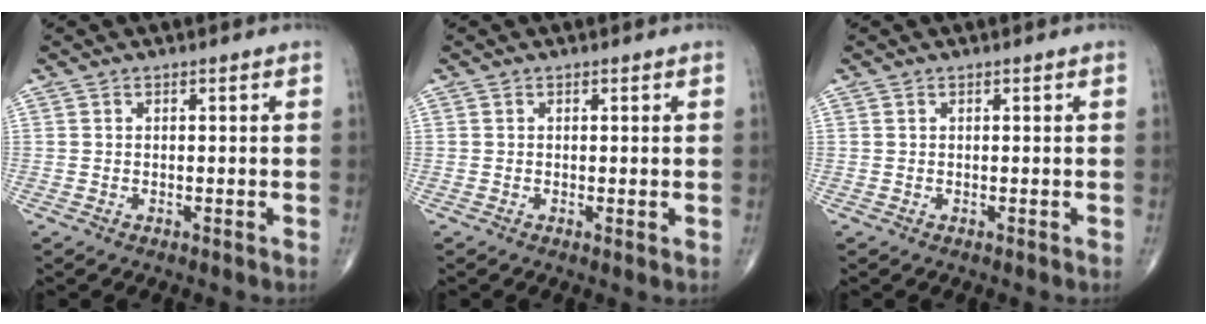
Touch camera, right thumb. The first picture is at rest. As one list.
[{"total": 0.6, "force": [0.1, 0.1, 0.6], "torque": [-0.011, -0.003, 0.000]}, {"total": 0.0}]